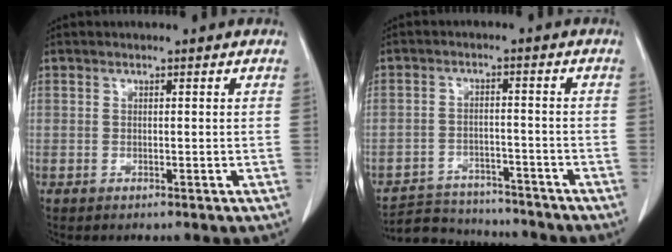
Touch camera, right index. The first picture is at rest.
{"total": 10.2, "force": [-9.8, 2.3, 1.5], "torque": [-0.023, 0.011, -0.154]}